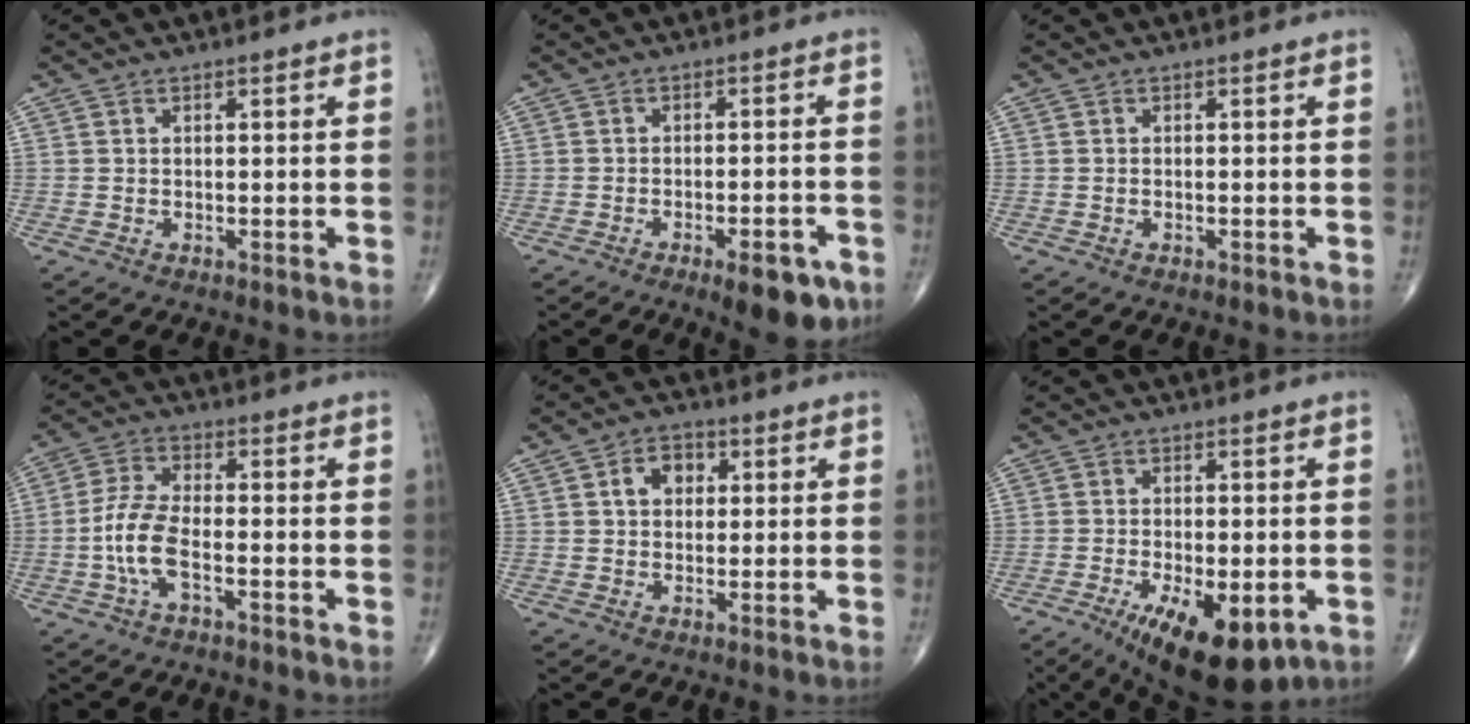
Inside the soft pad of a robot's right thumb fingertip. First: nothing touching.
{"total": 8.1, "force": [-4.5, 2.8, 6.1], "torque": [-0.065, 0.014, -0.056]}
{"total": 0.0}
{"total": 7.7, "force": [-2.4, 3.2, 6.6], "torque": [-0.150, 0.024, -0.050]}
{"total": 5.1, "force": [1.1, 3.9, 3.2], "torque": [-0.034, 0.011, 0.013]}
{"total": 14.9, "force": [-6.6, 6.3, 11.8], "torque": [-0.168, -0.002, -0.086]}